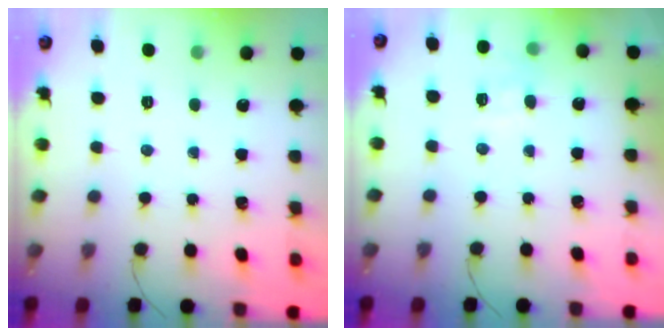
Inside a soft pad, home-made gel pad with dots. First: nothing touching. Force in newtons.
{"total": 5.5, "press": 5.3, "slide": 1.5}